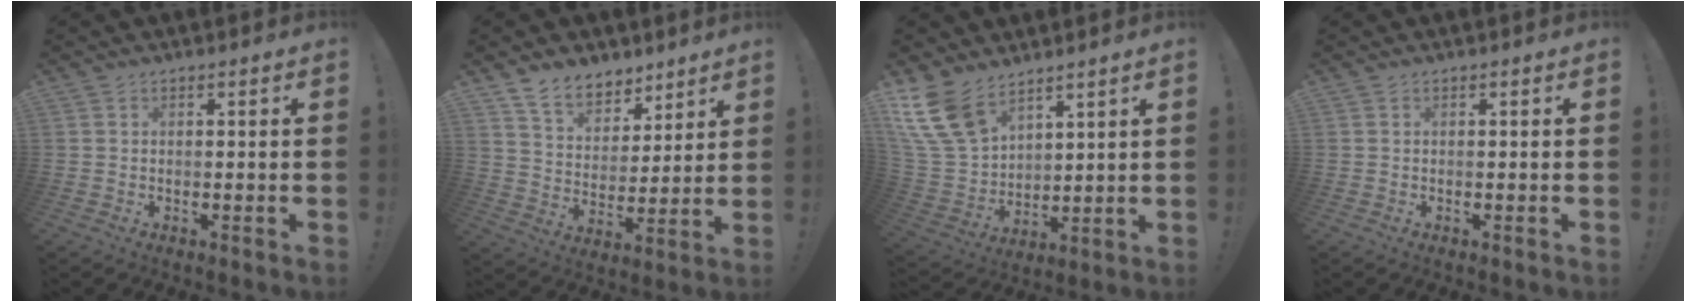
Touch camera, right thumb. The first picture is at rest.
{"total": 10.7, "force": [8.5, 5.8, 2.8], "torque": [-0.051, -0.066, 0.165]}
{"total": 15.2, "force": [10.4, 8.4, 7.2], "torque": [-0.160, -0.061, 0.204]}
{"total": 0.0}